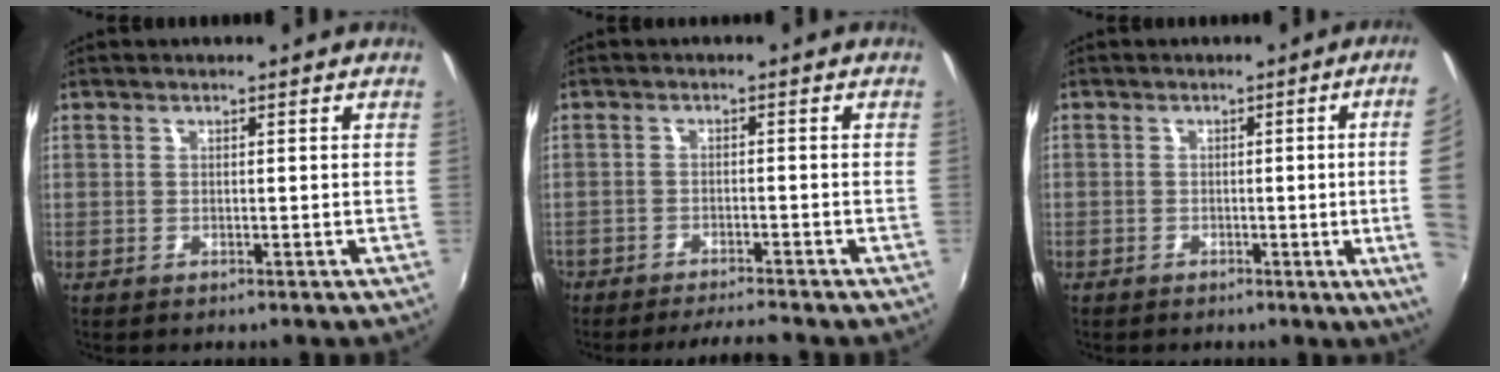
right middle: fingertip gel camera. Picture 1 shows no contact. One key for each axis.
{"total": 5.5, "fx": -5.1, "fy": 0.7, "fz": 1.9, "tx": -0.056, "ty": -0.003, "tz": -0.081}
{"total": 10.4, "fx": -0.4, "fy": -0.4, "fz": 10.4, "tx": -0.101, "ty": 0.000, "tz": -0.005}